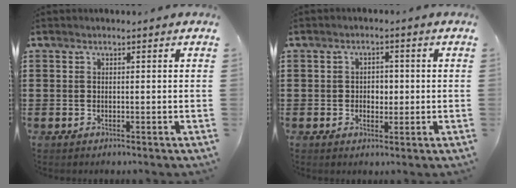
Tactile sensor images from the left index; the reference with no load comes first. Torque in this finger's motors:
{"motor_torque": [-0.01, 0.14, 0.19, 0.02]}